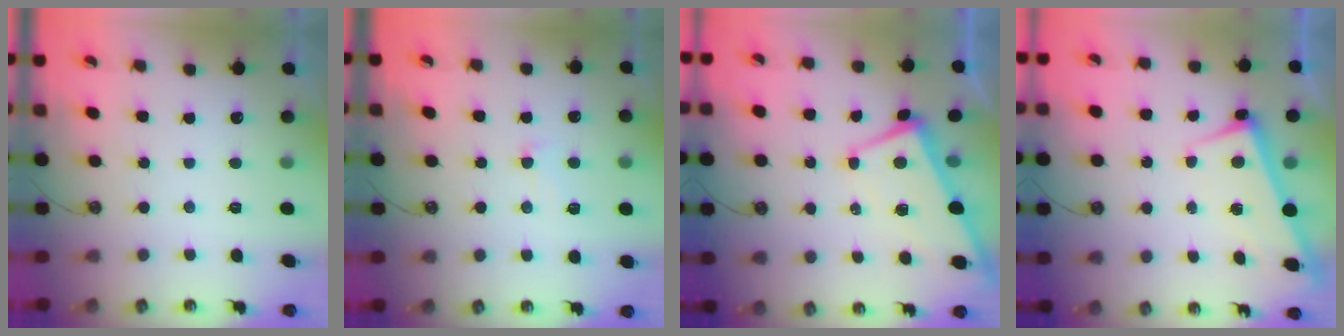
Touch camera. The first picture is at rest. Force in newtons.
{"total": 1.3, "press": 0.8, "slide": 1.0}
{"total": 2.4, "press": 2.4, "slide": 0.3}
{"total": 2.8, "press": 2.8, "slide": 0.3}